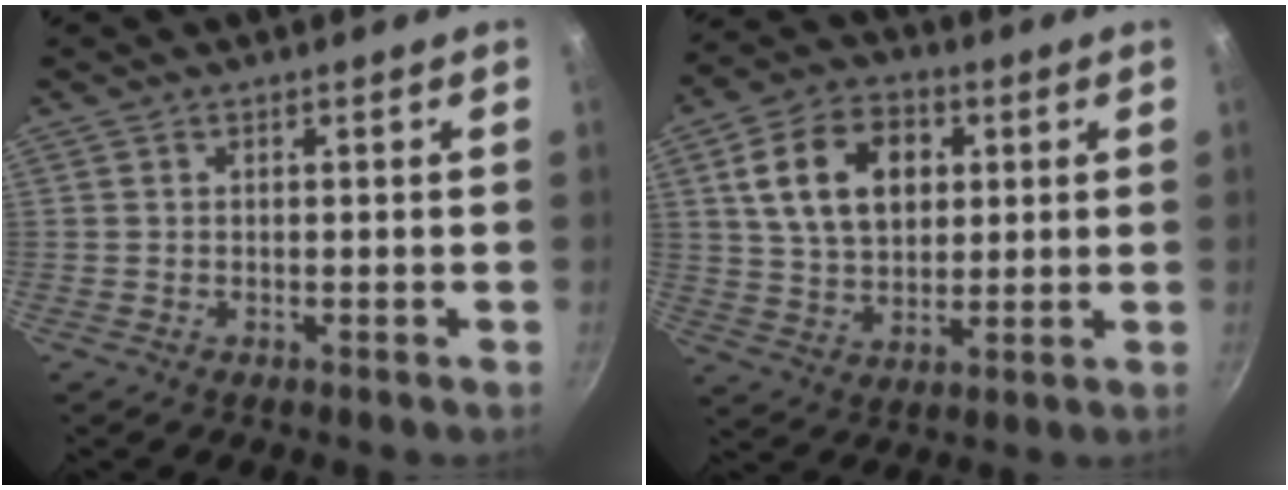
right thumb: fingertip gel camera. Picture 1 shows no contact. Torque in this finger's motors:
{"motor_torque": [-0.94, 1.51, 0.33, 0.05, 0.11]}